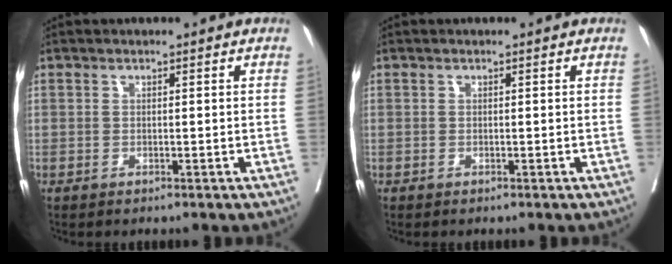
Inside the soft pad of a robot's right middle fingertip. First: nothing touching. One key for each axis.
{"total": 0.0}